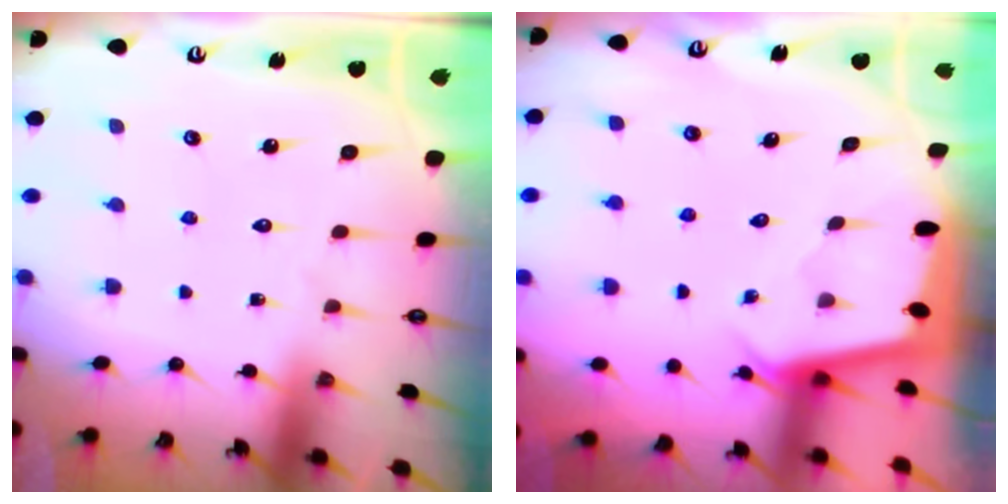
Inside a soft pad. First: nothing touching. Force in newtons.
{"total": 2.0, "press": 2.0, "slide": 0.2}